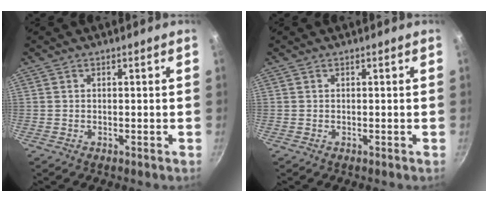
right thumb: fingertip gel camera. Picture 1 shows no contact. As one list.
[{"total": 0.0}]